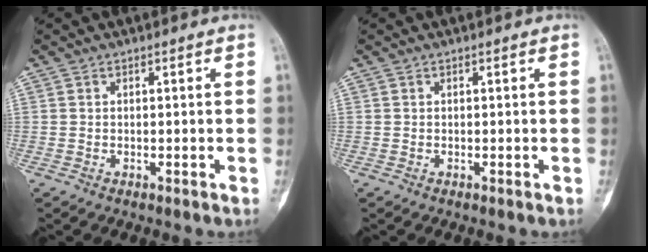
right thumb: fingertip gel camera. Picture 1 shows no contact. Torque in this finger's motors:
{"motor_torque": [-0.01, 0.00, 0.07, 0.00, 0.01]}